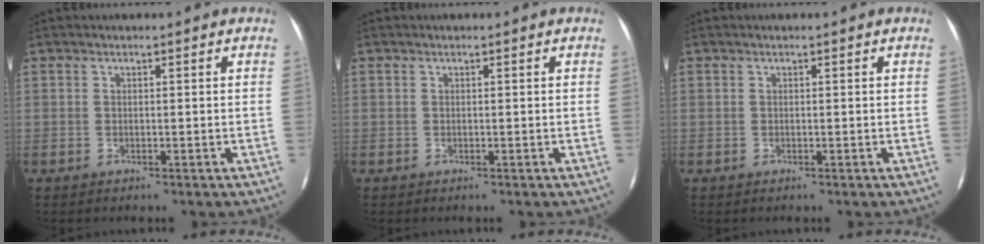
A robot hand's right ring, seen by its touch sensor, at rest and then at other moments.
{"total": 0.0}
{"total": 0.0}